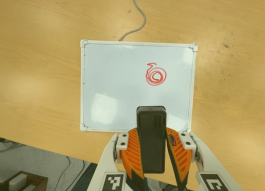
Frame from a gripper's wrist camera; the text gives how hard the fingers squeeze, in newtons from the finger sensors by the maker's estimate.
{"total": 8.6, "left": 7.3, "right": 9.8}